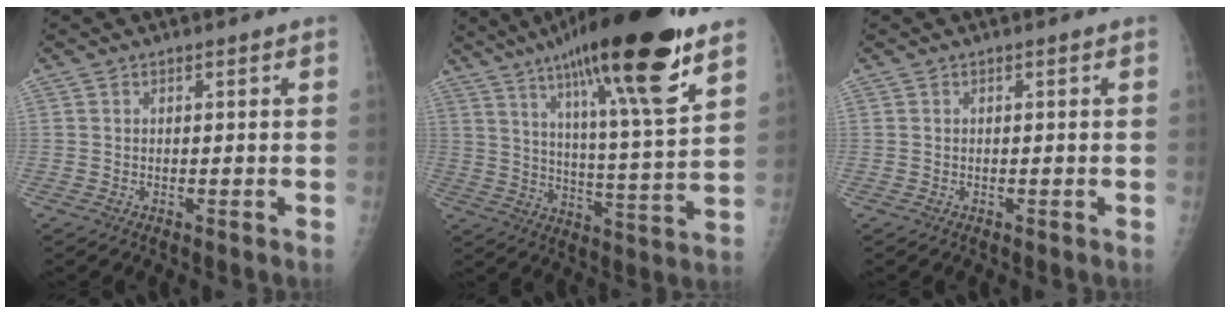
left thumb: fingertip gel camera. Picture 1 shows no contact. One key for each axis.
{"total": 24.7, "fx": 15.3, "fy": 3.6, "fz": 19.0, "tx": -0.294, "ty": -0.050, "tz": 0.244}
{"total": 0.0}